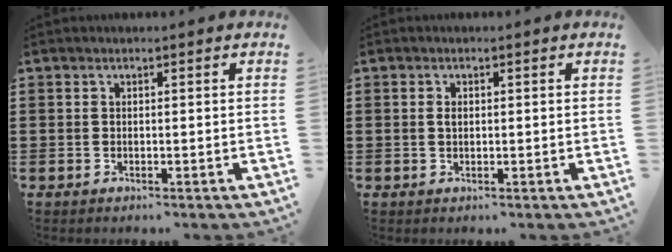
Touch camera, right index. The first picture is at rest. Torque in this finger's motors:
{"motor_torque": [0.50, -0.24, 0.23, 0.02]}